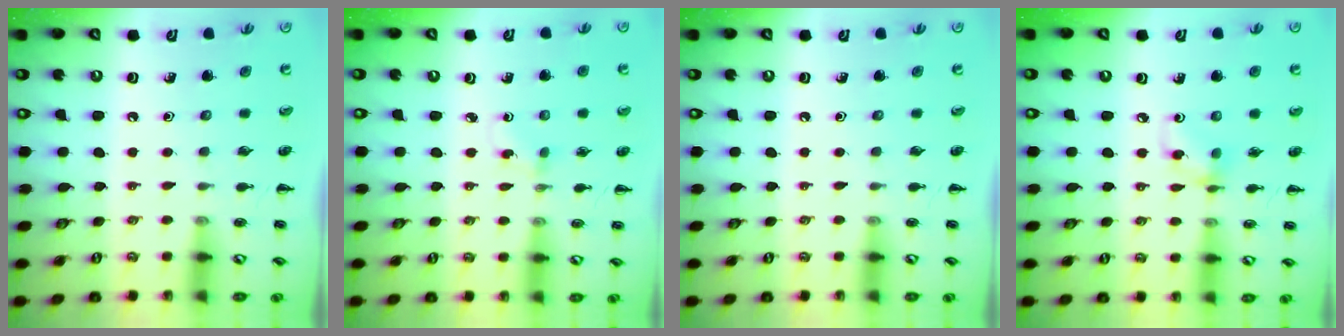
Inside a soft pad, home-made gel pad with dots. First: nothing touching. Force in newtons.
{"total": 1.3, "press": 1.1, "slide": 0.7}
{"total": 0.0}
{"total": 5.6, "press": 5.6, "slide": 0.1}